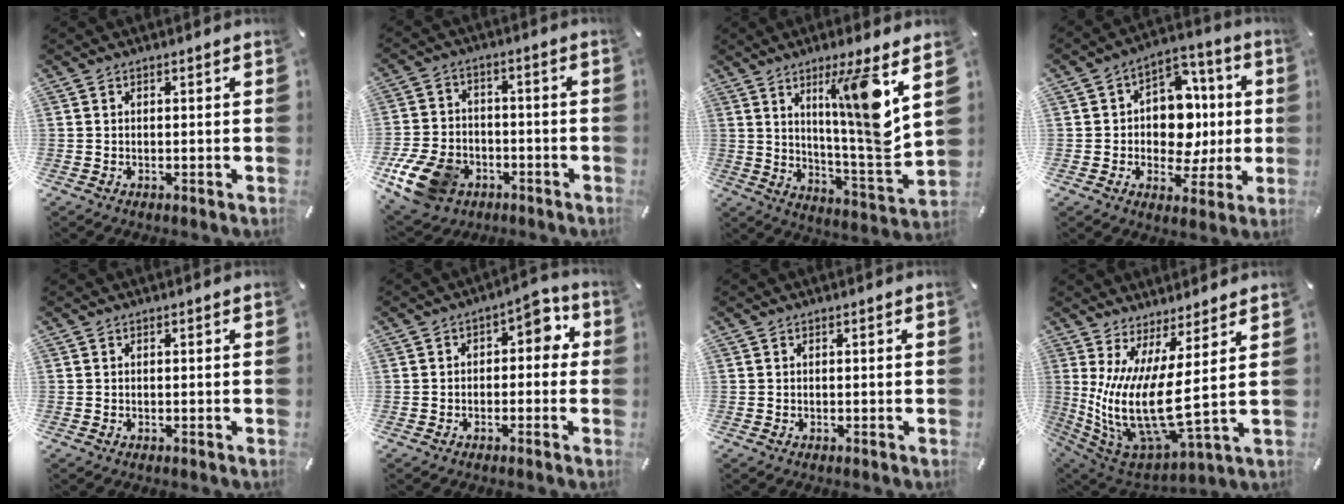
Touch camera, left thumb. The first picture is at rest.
{"total": 13.2, "force": [-6.3, 9.4, 6.7], "torque": [-0.132, 0.040, -0.107]}
{"total": 16.6, "force": [7.3, 1.4, 14.9], "torque": [-0.236, -0.053, 0.099]}
{"total": 12.4, "force": [-1.0, 10.3, 6.8], "torque": [-0.091, 0.006, -0.010]}
{"total": 0.0}
{"total": 5.3, "force": [0.6, 3.6, 3.9], "torque": [-0.049, -0.001, -0.002]}
{"total": 0.0}
{"total": 15.6, "force": [1.4, 4.3, 15.0], "torque": [-0.339, -0.056, 0.025]}